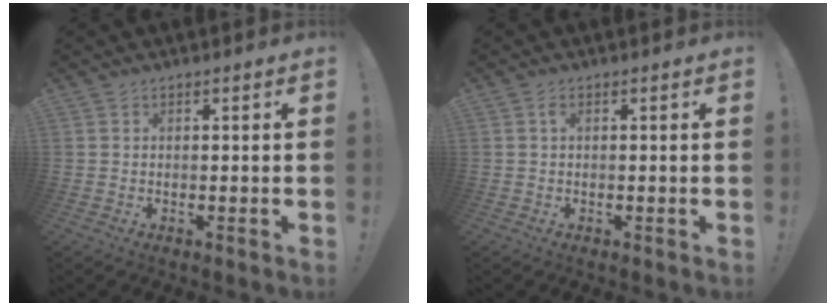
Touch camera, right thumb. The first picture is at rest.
{"total": 1.1, "force": [0.3, 0.4, 1.0], "torque": [-0.014, 0.001, 0.002]}